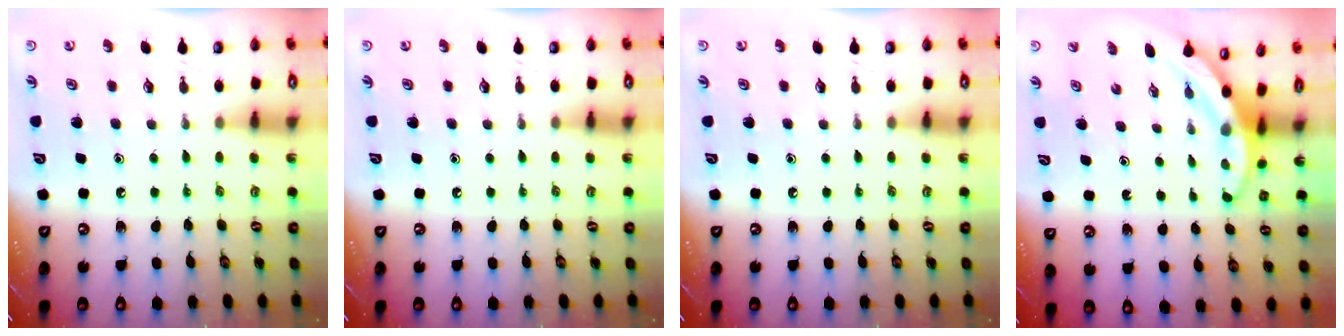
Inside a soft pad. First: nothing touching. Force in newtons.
{"total": 0.0}
{"total": 0.0}
{"total": 3.2, "press": 3.2, "slide": 0.1}